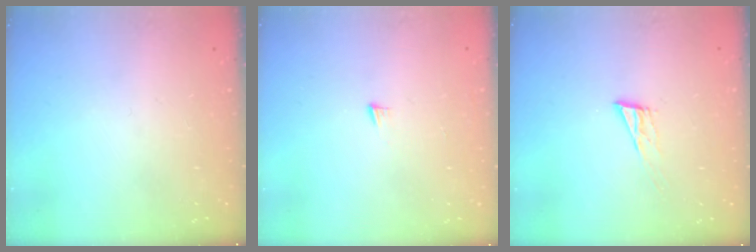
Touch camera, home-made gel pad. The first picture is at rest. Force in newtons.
{"total": 5.2, "press": 5.2, "slide": 0.3}
{"total": 6.4, "press": 6.4, "slide": 1.0}